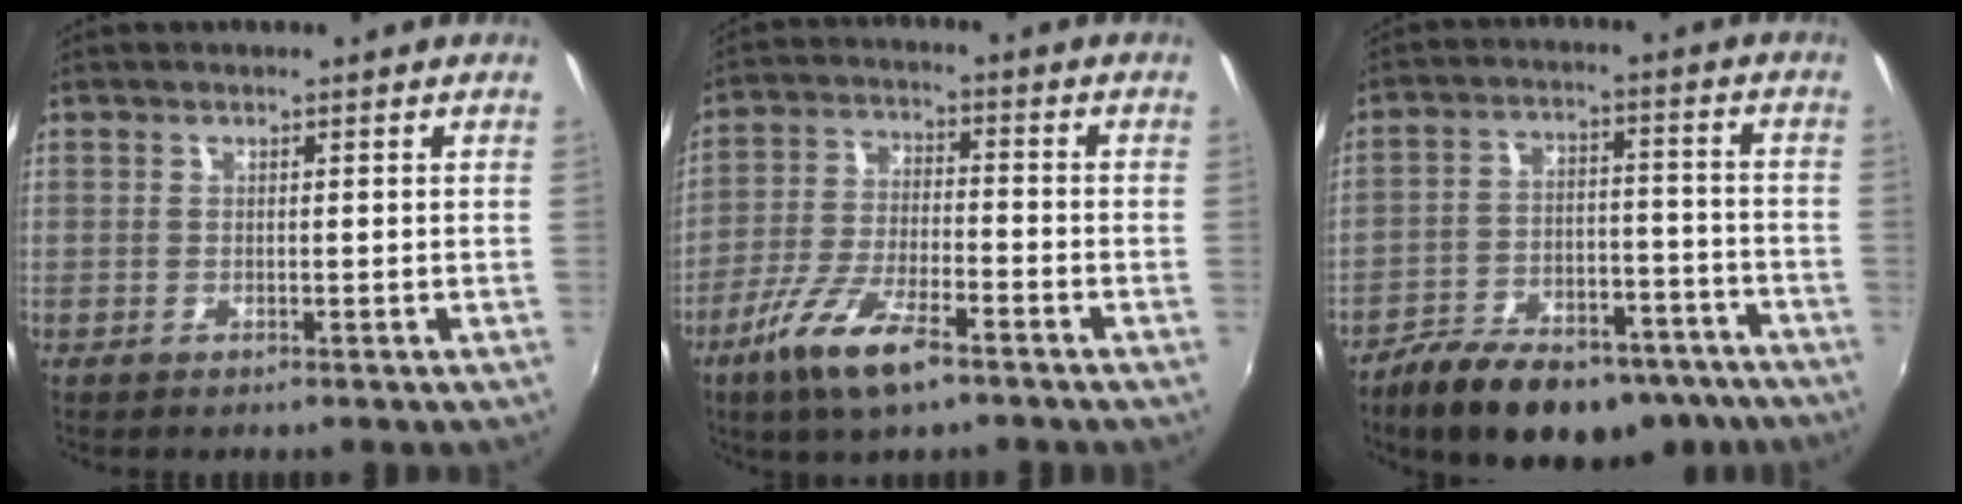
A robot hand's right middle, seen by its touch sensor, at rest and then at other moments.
{"total": 11.7, "force": [-7.3, 3.1, 8.5], "torque": [-0.183, -0.017, -0.139]}
{"total": 20.4, "force": [-15.6, 8.8, 9.8], "torque": [-0.179, 0.001, -0.214]}